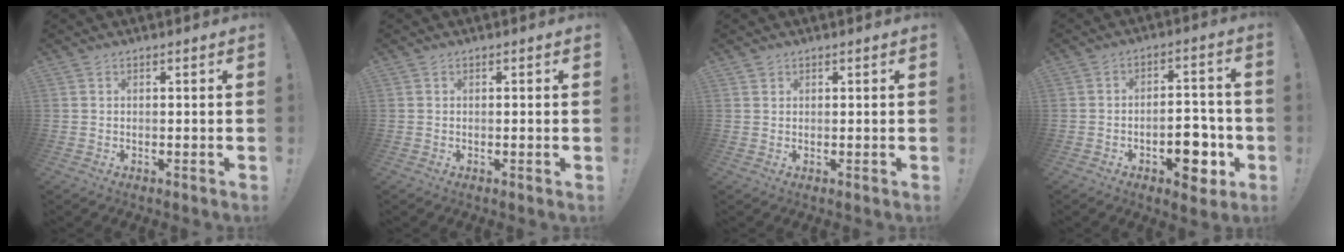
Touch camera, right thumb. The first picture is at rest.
{"total": 0.5, "force": [-0.2, -0.2, 0.4], "torque": [-0.006, -0.001, -0.005]}
{"total": 1.0, "force": [0.8, 0.6, 0.1], "torque": [0.004, -0.003, 0.014]}
{"total": 10.5, "force": [-4.4, 5.9, 7.6], "torque": [-0.081, 0.029, -0.069]}